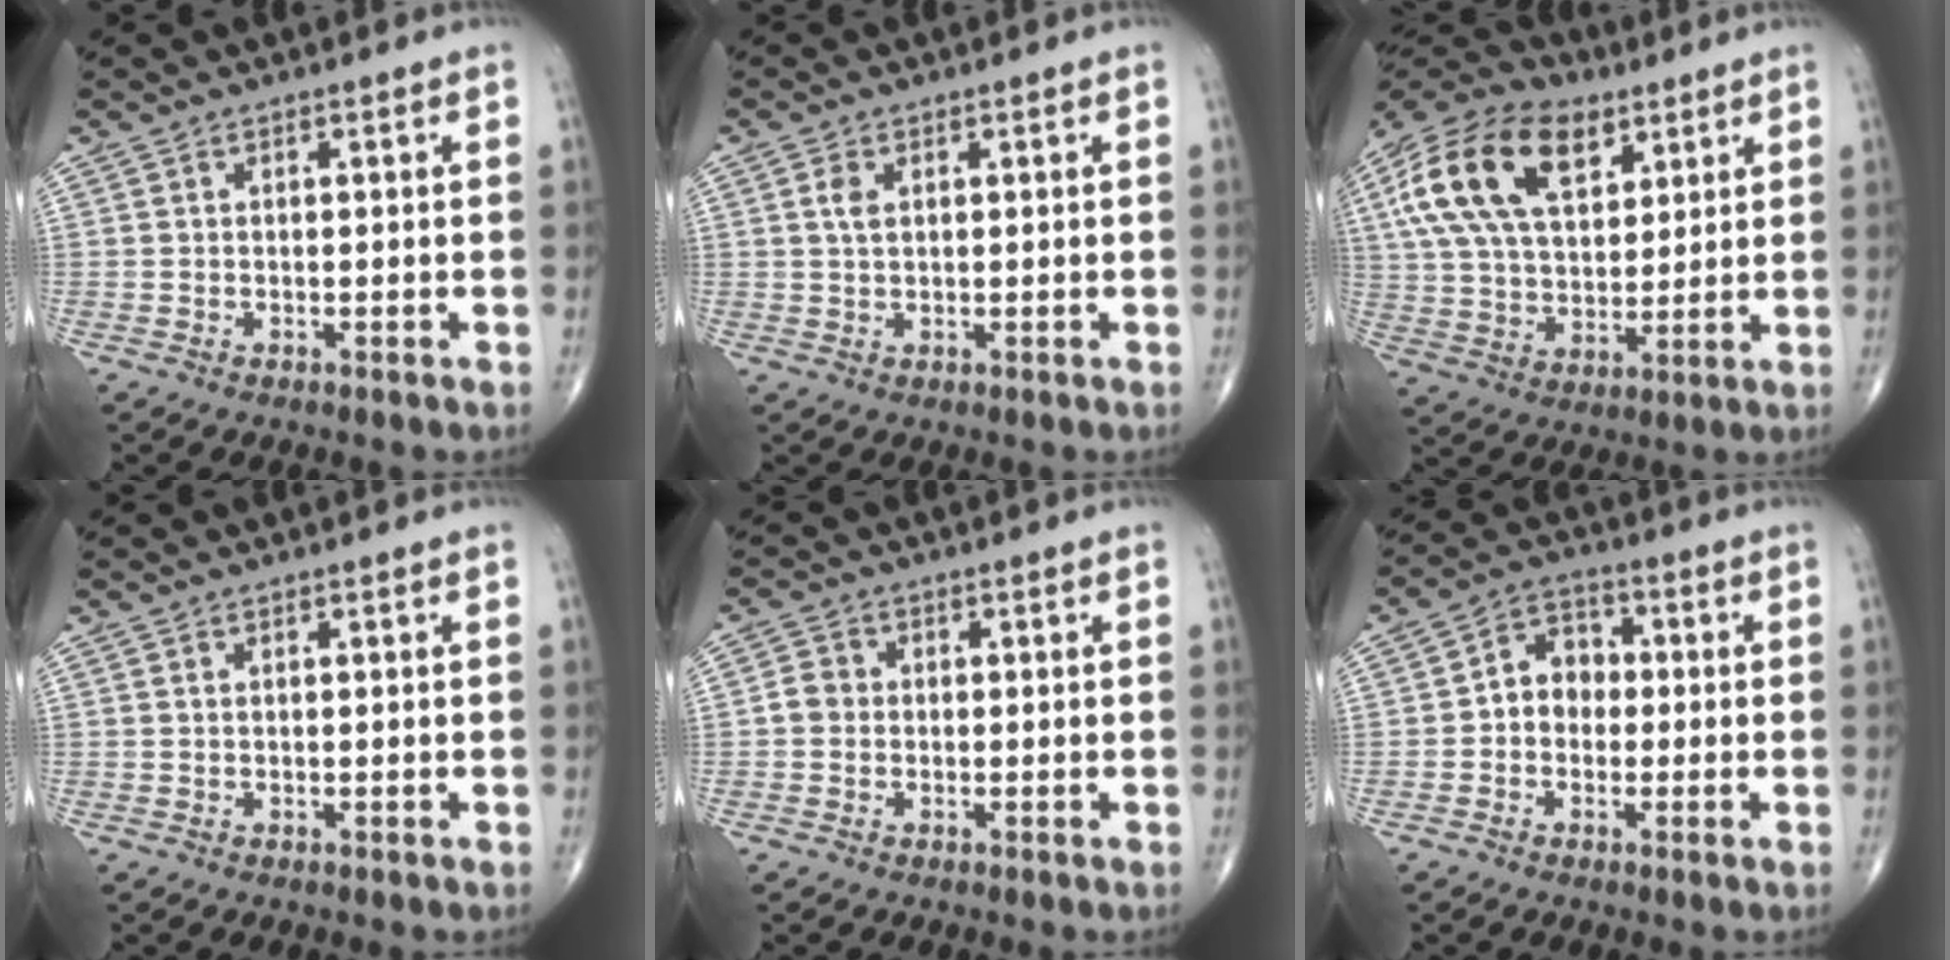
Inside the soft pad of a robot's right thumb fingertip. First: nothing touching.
{"total": 2.5, "force": [0.8, 1.4, 1.9], "torque": [-0.036, 0.002, 0.017]}
{"total": 21.6, "force": [8.7, 12.3, 15.5], "torque": [-0.286, -0.001, 0.153]}
{"total": 0.0}
{"total": 2.7, "force": [-0.3, 2.4, 1.2], "torque": [-0.012, 0.007, -0.012]}
{"total": 6.7, "force": [-0.4, 5.5, 3.8], "torque": [-0.034, 0.027, -0.022]}